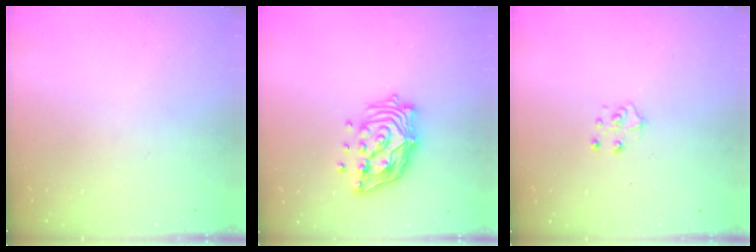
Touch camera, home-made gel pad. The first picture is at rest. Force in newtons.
{"total": 14.8, "press": 14.7, "slide": 1.9}
{"total": 5.7, "press": 5.7, "slide": 0.5}